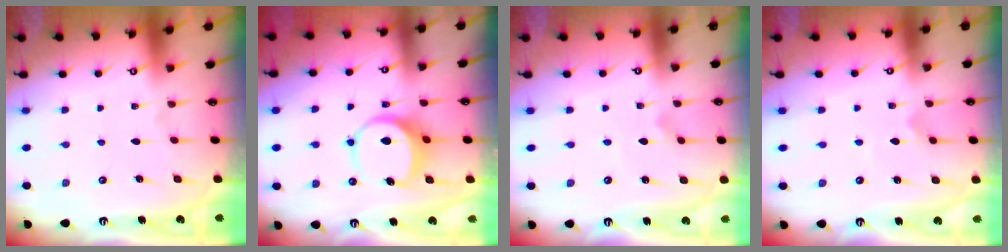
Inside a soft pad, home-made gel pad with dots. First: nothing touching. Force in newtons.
{"total": 7.7, "press": 7.6, "slide": 0.8}
{"total": 2.3, "press": 2.3, "slide": 0.1}
{"total": 2.1, "press": 2.1, "slide": 0.6}